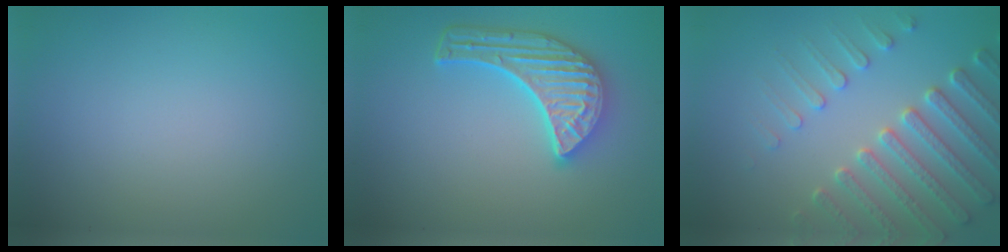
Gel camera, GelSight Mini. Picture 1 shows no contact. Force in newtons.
{"total": 5.6, "press": 4.5, "slide": 3.3}
{"total": 5.4, "press": 4.8, "slide": 2.5}